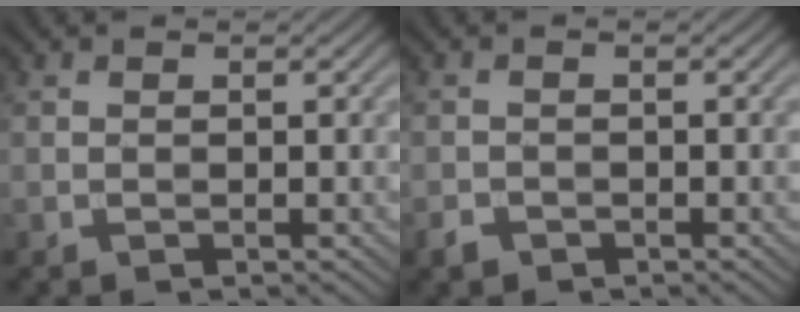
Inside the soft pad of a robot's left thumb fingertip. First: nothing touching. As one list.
[{"total": 1.3, "force": [-0.9, 0.8, 0.4], "torque": [-0.008, -0.003, -0.020]}]